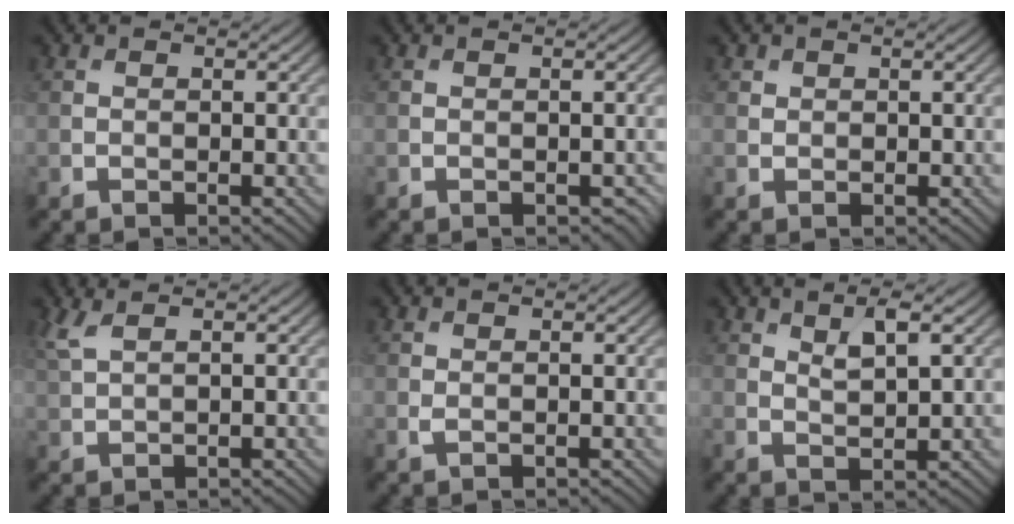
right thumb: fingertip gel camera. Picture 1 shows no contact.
{"total": 0.6, "force": [-0.2, 0.4, 0.3], "torque": [-0.005, -0.007, -0.001]}
{"total": 1.0, "force": [0.5, 0.9, 0.2], "torque": [0.000, -0.002, 0.009]}
{"total": 2.7, "force": [1.6, 0.6, 2.0], "torque": [-0.057, 0.009, 0.040]}
{"total": 0.5, "force": [0.1, 0.2, 0.5], "torque": [-0.014, 0.000, 0.002]}
{"total": 3.4, "force": [1.9, 1.0, 2.6], "torque": [-0.052, -0.003, 0.036]}